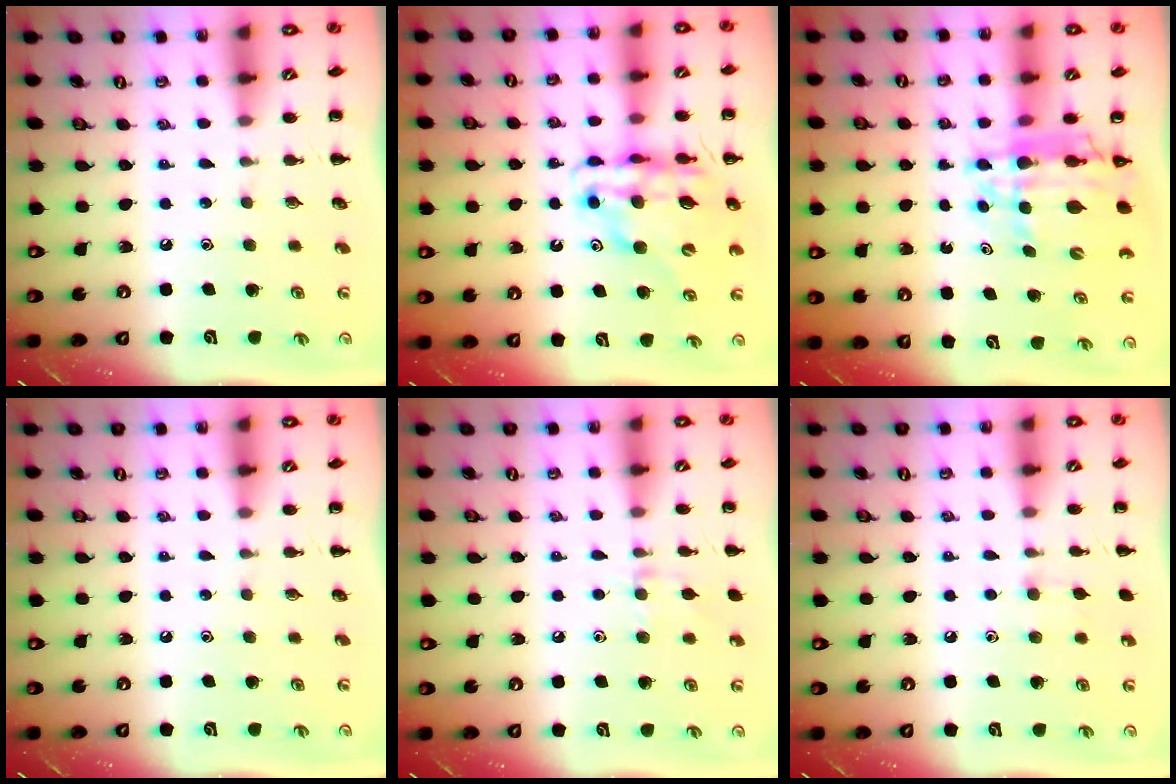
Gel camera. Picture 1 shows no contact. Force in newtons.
{"total": 15.3, "press": 14.8, "slide": 4.1}
{"total": 11.9, "press": 11.3, "slide": 3.6}
{"total": 0.0}
{"total": 6.8, "press": 6.4, "slide": 2.3}
{"total": 5.8, "press": 5.3, "slide": 2.2}